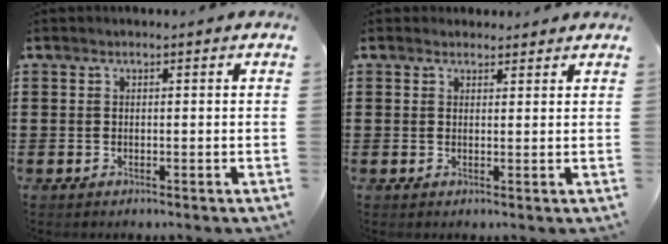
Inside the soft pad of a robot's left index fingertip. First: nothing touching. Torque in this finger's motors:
{"motor_torque": [0.27, -0.58, -0.04, 0.02]}